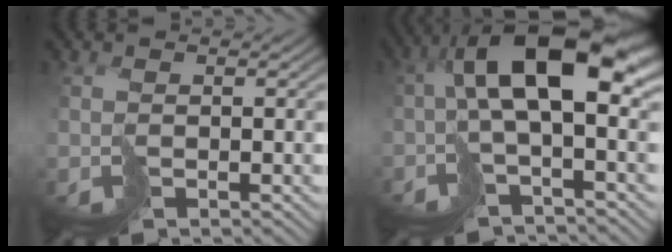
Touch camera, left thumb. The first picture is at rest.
{"total": 11.8, "force": [0.4, 4.4, 11.0], "torque": [-0.201, 0.013, 0.003]}